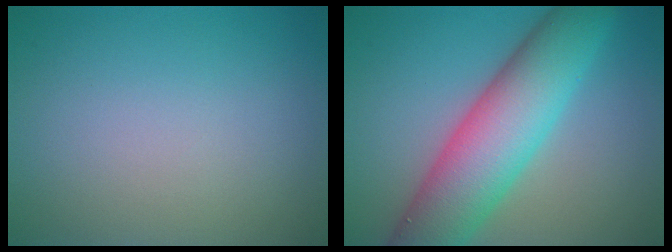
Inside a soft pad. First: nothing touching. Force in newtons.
{"total": 9.6, "press": 9.6, "slide": 0.3}